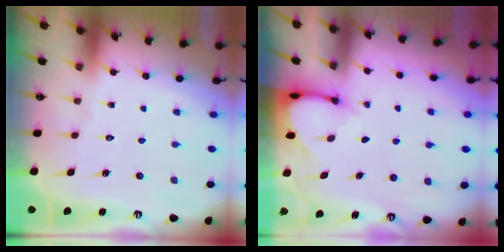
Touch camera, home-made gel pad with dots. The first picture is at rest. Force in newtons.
{"total": 3.3, "press": 3.3, "slide": 0.3}